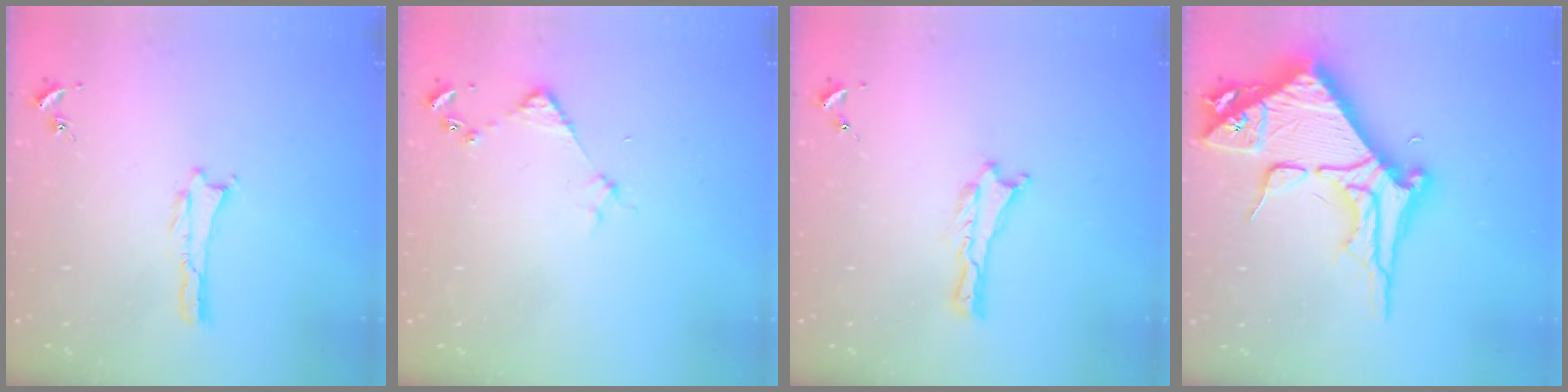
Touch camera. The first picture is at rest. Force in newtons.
{"total": 3.7, "press": 3.7, "slide": 0.2}
{"total": 0.0}
{"total": 12.6, "press": 12.5, "slide": 1.6}